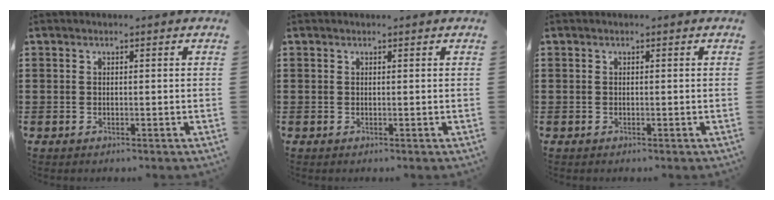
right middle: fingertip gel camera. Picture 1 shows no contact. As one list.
[{"total": 0.0}, {"total": 0.0}]